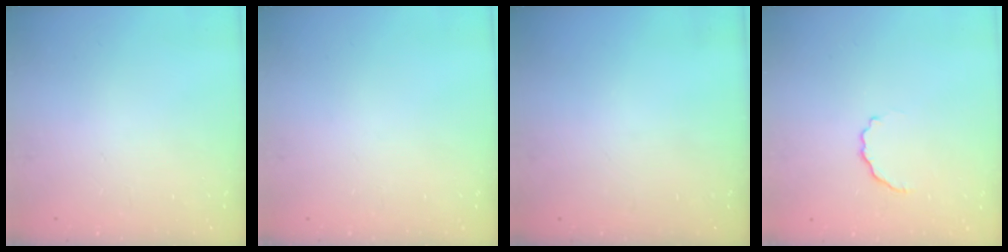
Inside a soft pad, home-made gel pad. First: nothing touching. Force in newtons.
{"total": 0.0}
{"total": 0.0}
{"total": 5.0, "press": 4.8, "slide": 1.3}